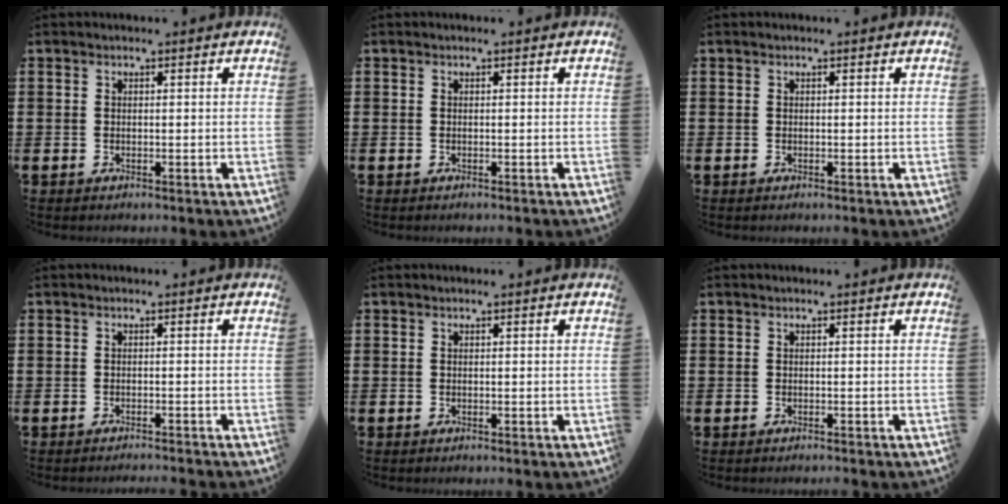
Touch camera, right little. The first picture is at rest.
{"total": 0.0}
{"total": 0.0}
{"total": 0.8, "force": [-0.8, -0.2, 0.0], "torque": [0.001, 0.000, -0.017]}
{"total": 0.0}
{"total": 0.0}